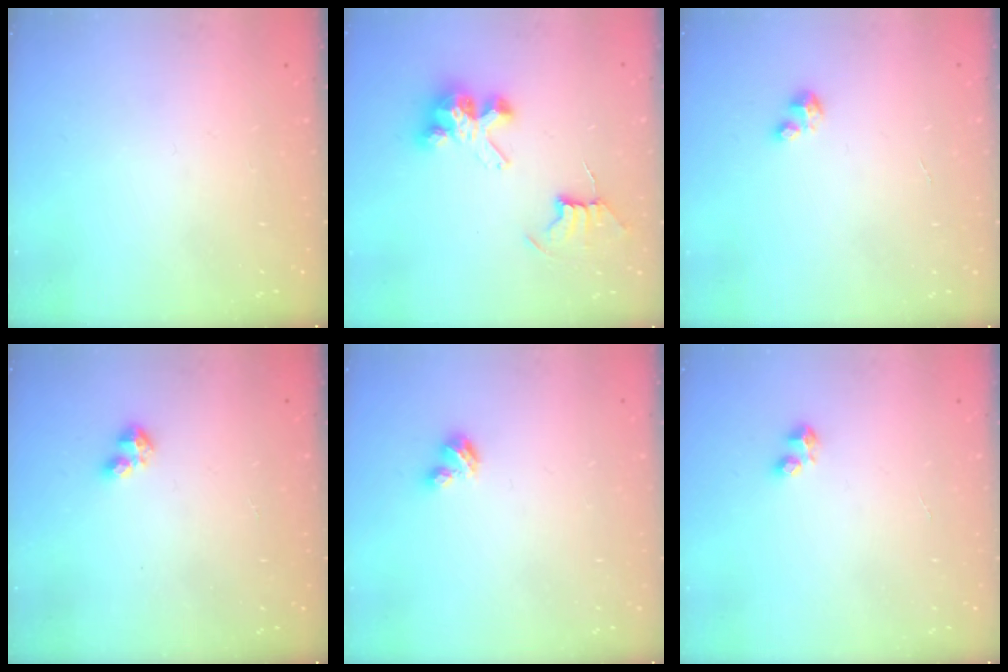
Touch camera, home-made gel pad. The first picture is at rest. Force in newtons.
{"total": 9.7, "press": 9.6, "slide": 1.0}
{"total": 2.0, "press": 2.0, "slide": 0.2}
{"total": 2.4, "press": 2.4, "slide": 0.5}
{"total": 3.4, "press": 3.4, "slide": 0.3}
{"total": 2.9, "press": 2.8, "slide": 0.5}